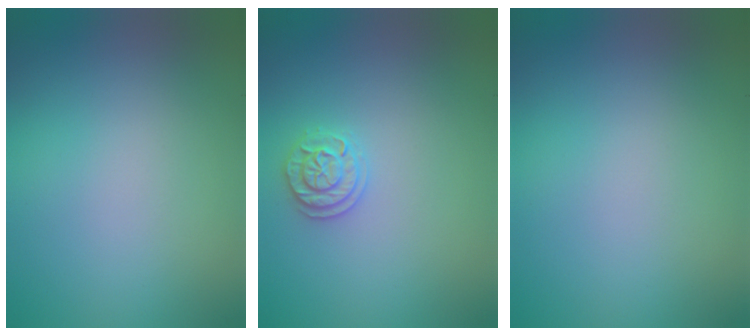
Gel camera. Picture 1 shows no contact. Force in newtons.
{"total": 1.9, "press": 1.9, "slide": 0.2}
{"total": 0.0}